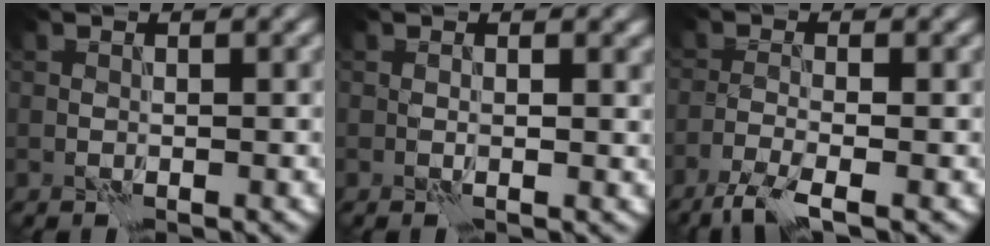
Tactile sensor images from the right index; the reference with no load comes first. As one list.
[{"total": 1.3, "force": [0.2, 0.7, 1.1], "torque": [-0.015, -0.003, 0.005]}, {"total": 3.6, "force": [-2.6, 0.6, 2.5], "torque": [-0.050, -0.005, -0.062]}]